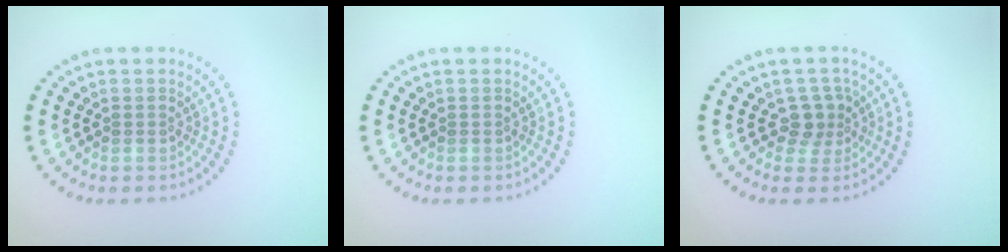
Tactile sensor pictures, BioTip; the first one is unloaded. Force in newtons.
{"total": 0.0}
{"total": 2.2, "press": 1.7, "slide": 1.3}